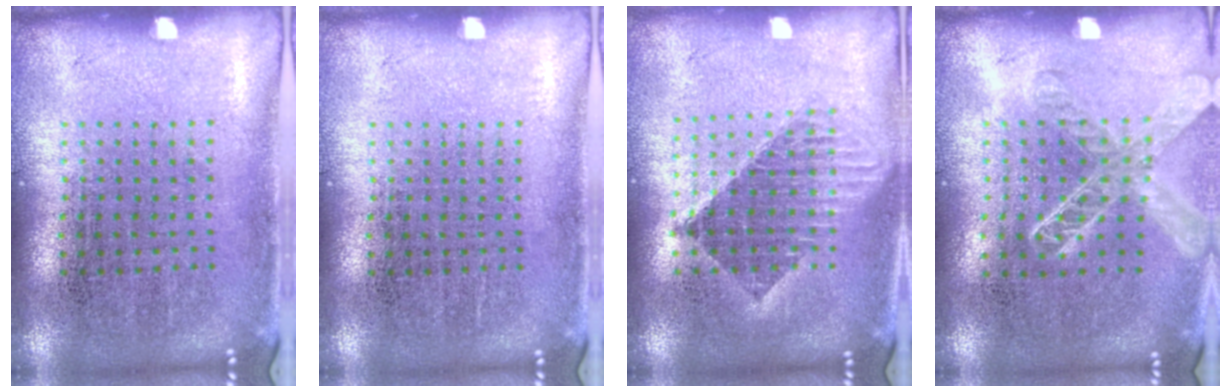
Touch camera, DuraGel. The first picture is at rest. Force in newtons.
{"total": 0.0}
{"total": 1.6, "press": 1.3, "slide": 0.9}
{"total": 1.4, "press": 1.3, "slide": 0.5}